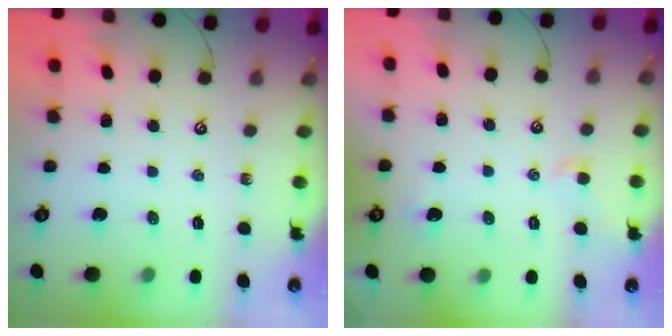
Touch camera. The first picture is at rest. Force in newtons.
{"total": 0.7, "press": 0.4, "slide": 0.6}